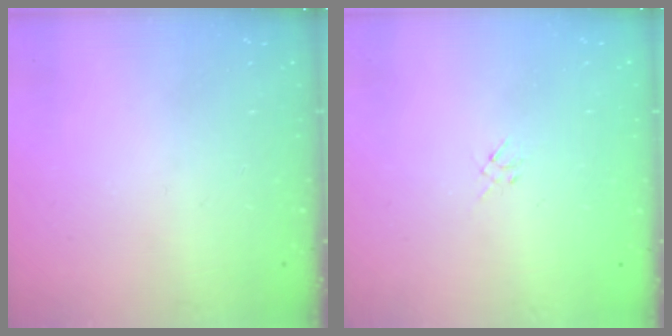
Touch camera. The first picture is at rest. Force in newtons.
{"total": 1.3, "press": 1.2, "slide": 0.5}